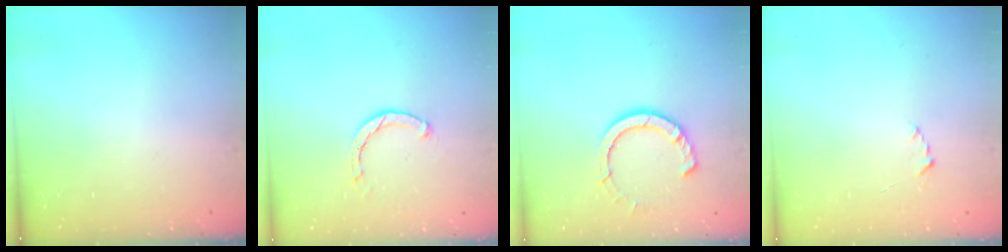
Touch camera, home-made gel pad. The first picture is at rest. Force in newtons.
{"total": 1.6, "press": 1.6, "slide": 0.2}
{"total": 8.5, "press": 8.4, "slide": 1.0}
{"total": 2.2, "press": 2.1, "slide": 0.3}